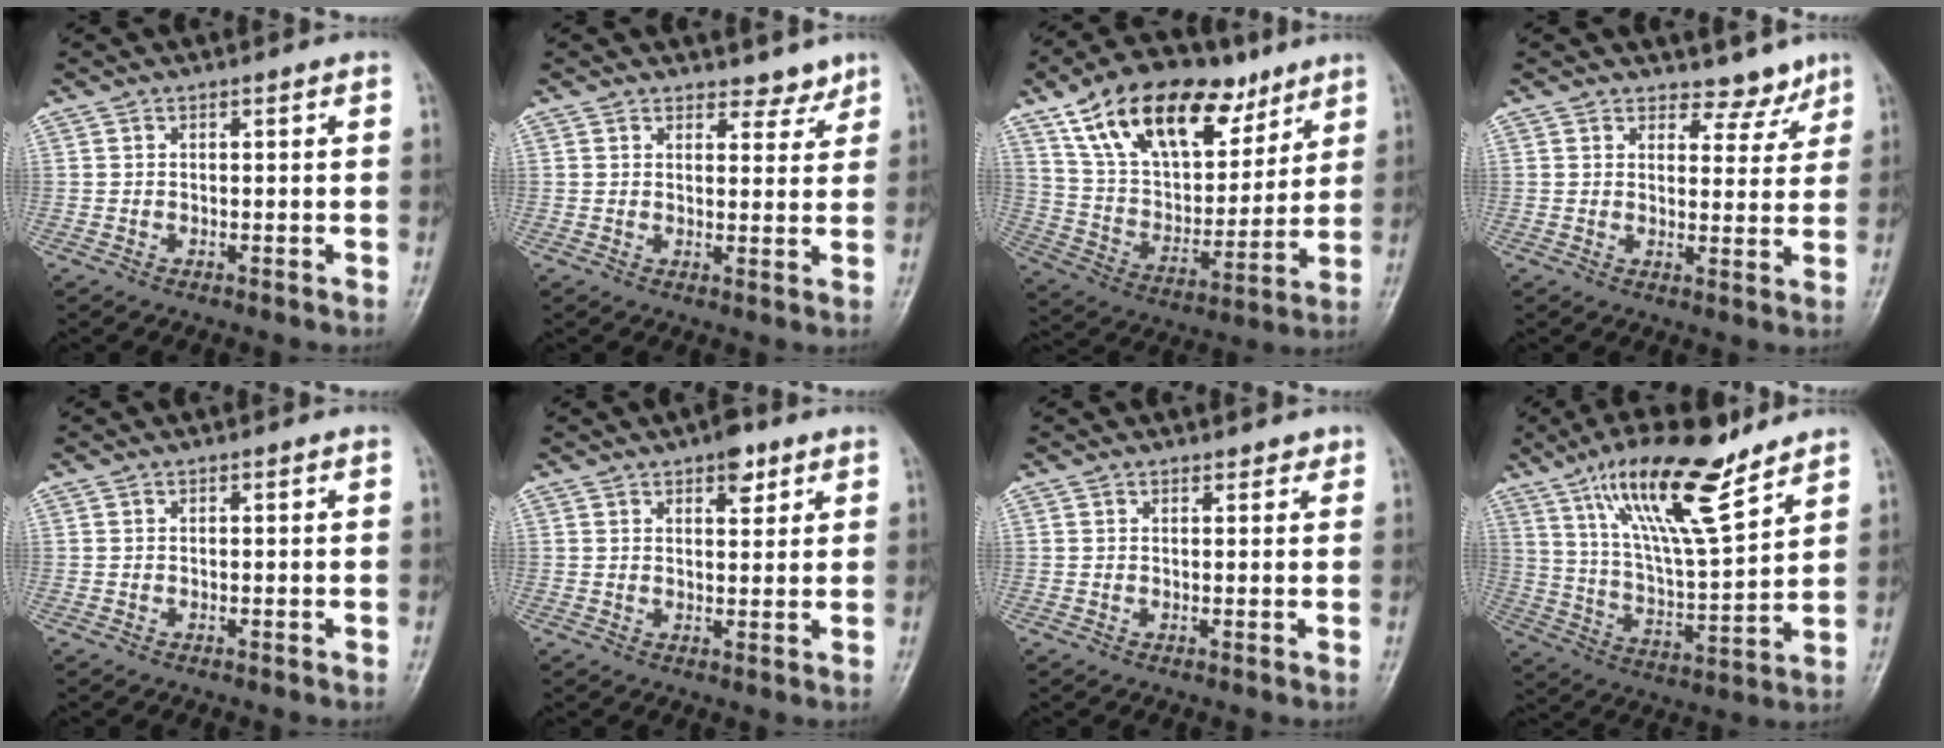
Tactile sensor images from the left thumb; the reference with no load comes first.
{"total": 3.6, "force": [3.1, 1.8, 0.4], "torque": [0.018, -0.024, 0.039]}
{"total": 24.3, "force": [14.0, 12.9, 15.1], "torque": [-0.223, -0.027, 0.249]}
{"total": 4.8, "force": [4.1, 2.5, 0.5], "torque": [0.021, -0.034, 0.053]}
{"total": 0.0}
{"total": 4.6, "force": [2.8, 2.2, 2.9], "torque": [-0.023, -0.012, 0.036]}
{"total": 1.5, "force": [1.2, 0.8, 0.3], "torque": [0.008, -0.006, 0.011]}
{"total": 18.8, "force": [12.3, 4.5, 13.5], "torque": [-0.217, -0.059, 0.225]}